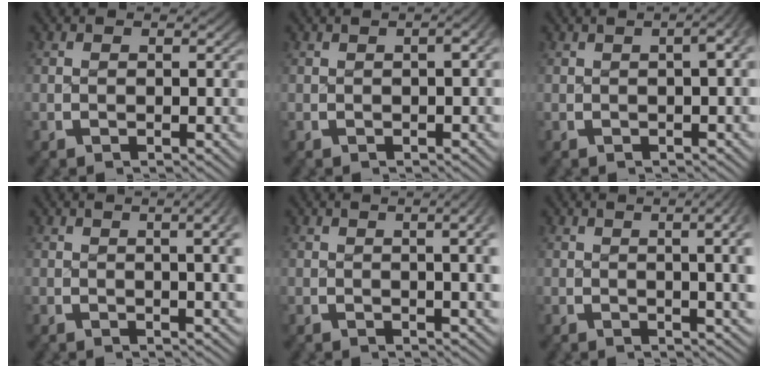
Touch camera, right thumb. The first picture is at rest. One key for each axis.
{"total": 0.8, "fx": -0.1, "fy": 0.1, "fz": 0.8, "tx": -0.008, "ty": 0.004, "tz": -0.002}
{"total": 2.8, "fx": 0.2, "fy": 1.0, "fz": 2.6, "tx": -0.022, "ty": 0.018, "tz": -0.003}
{"total": 4.3, "fx": 1.2, "fy": 1.0, "fz": 4.0, "tx": -0.029, "ty": 0.014, "tz": 0.013}
{"total": 3.8, "fx": 1.0, "fy": 0.7, "fz": 3.6, "tx": -0.028, "ty": 0.011, "tz": 0.012}
{"total": 5.9, "fx": 1.4, "fy": 1.9, "fz": 5.4, "tx": -0.037, "ty": 0.020, "tz": 0.013}